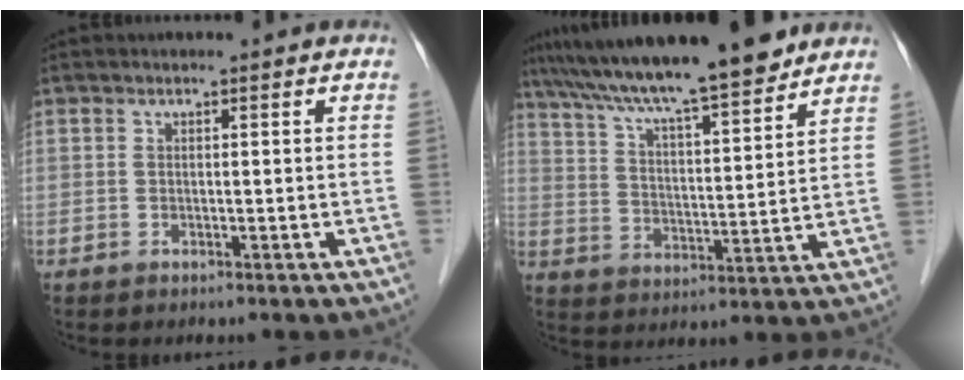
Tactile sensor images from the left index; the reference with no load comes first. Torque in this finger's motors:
{"motor_torque": [0.18, -0.95, 1.05, 0.21]}